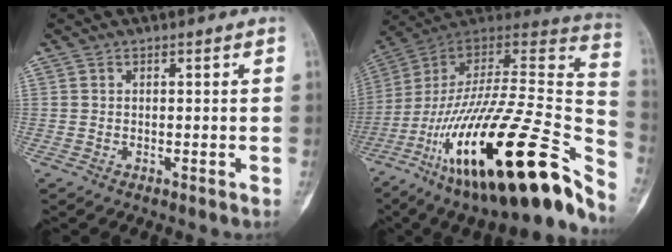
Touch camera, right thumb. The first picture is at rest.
{"total": 38.4, "force": [-20.2, 10.6, 30.8], "torque": [-0.435, 0.056, -0.324]}